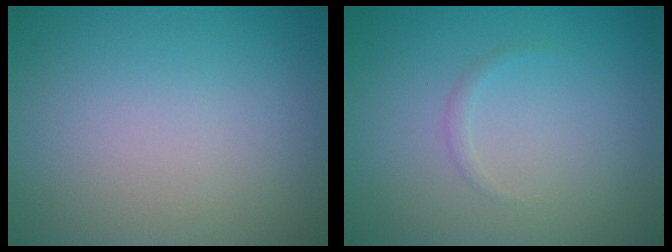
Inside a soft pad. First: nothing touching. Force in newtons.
{"total": 0.6, "press": 0.6, "slide": 0.1}